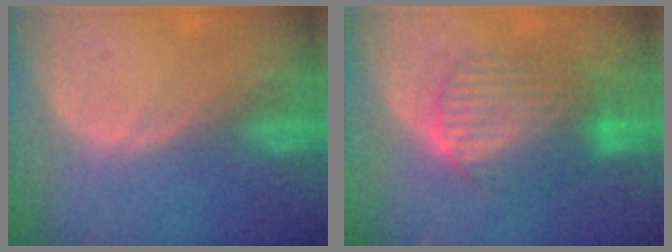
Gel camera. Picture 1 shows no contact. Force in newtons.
{"total": 8.4, "press": 8.4, "slide": 0.5}